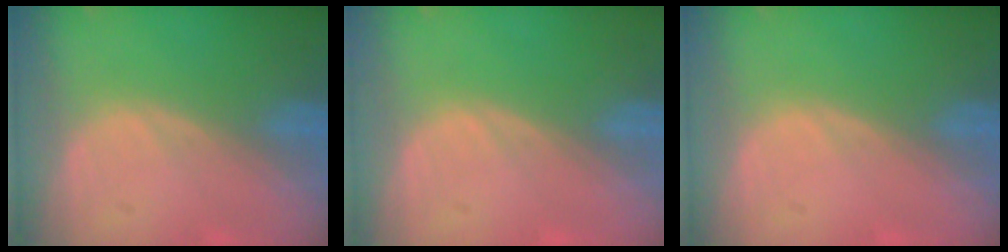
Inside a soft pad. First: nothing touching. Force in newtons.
{"total": 0.0}
{"total": 0.0}